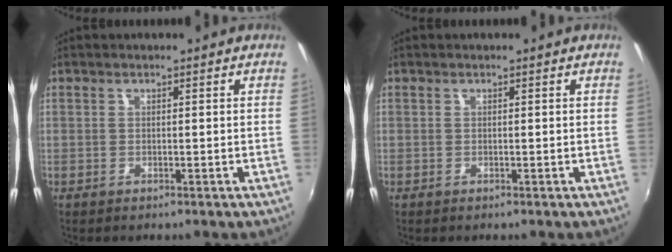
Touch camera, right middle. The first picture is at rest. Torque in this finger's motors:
{"motor_torque": [0.00, -0.01, 0.00, 0.00]}